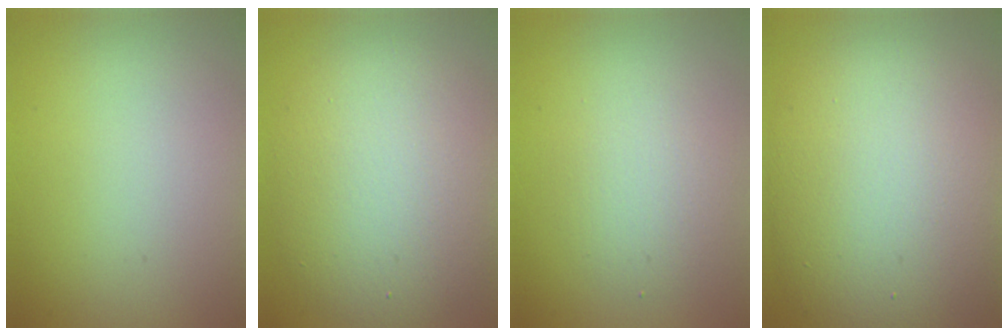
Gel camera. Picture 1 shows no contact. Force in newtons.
{"total": 8.0, "press": 8.0, "slide": 0.5}
{"total": 2.5, "press": 2.5, "slide": 0.2}
{"total": 12.2, "press": 12.2, "slide": 0.3}